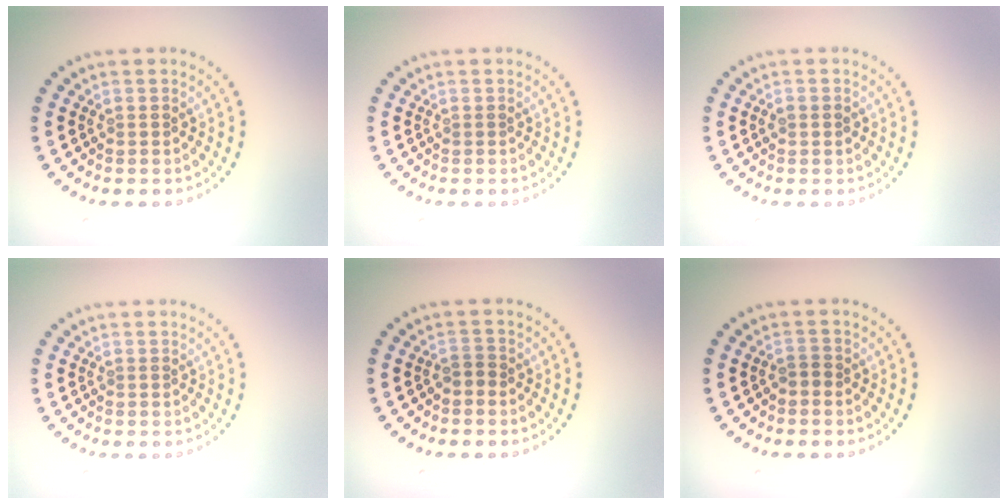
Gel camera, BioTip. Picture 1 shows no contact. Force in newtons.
{"total": 0.0}
{"total": 1.1, "press": 1.0, "slide": 0.2}
{"total": 0.0}
{"total": 0.9, "press": 0.7, "slide": 0.6}
{"total": 0.8, "press": 0.6, "slide": 0.5}